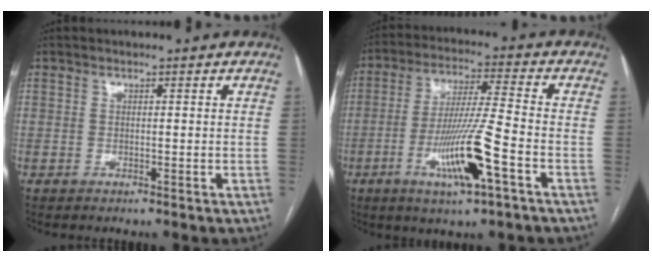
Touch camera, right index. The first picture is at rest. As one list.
[{"total": 12.5, "force": [-4.9, 0.1, 11.5], "torque": [-0.224, -0.012, -0.089]}]